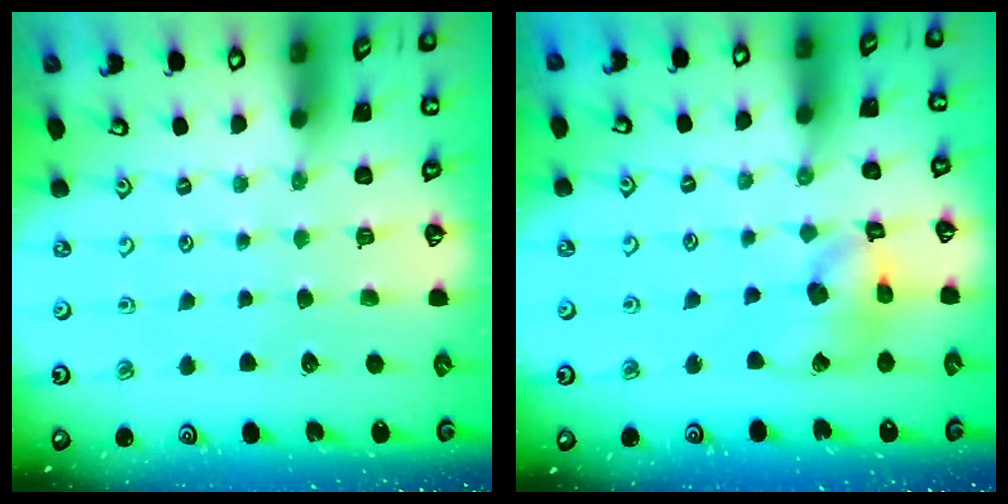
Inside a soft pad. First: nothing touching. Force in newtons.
{"total": 13.6, "press": 13.4, "slide": 1.9}